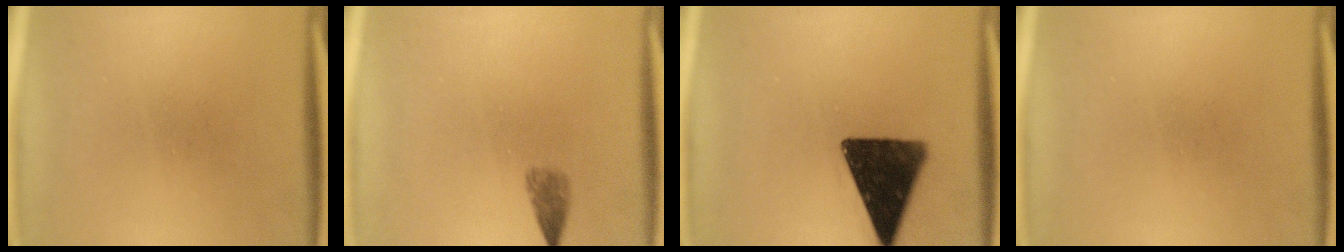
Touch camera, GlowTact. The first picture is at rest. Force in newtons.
{"total": 1.8}
{"total": 15.0}
{"total": 0.0}